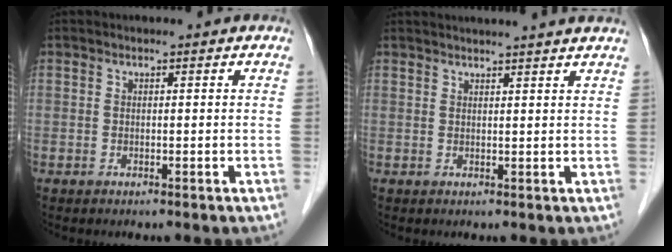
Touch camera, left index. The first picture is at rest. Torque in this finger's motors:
{"motor_torque": [0.89, -1.25, 0.05, 0.01]}